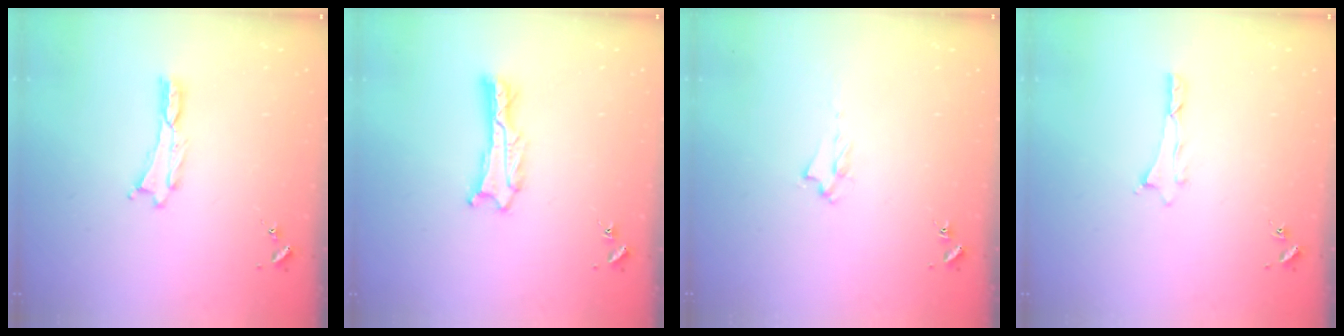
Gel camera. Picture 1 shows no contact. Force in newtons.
{"total": 1.1, "press": 1.1, "slide": 0.2}
{"total": 1.7, "press": 1.6, "slide": 0.3}
{"total": 0.6, "press": 0.5, "slide": 0.2}